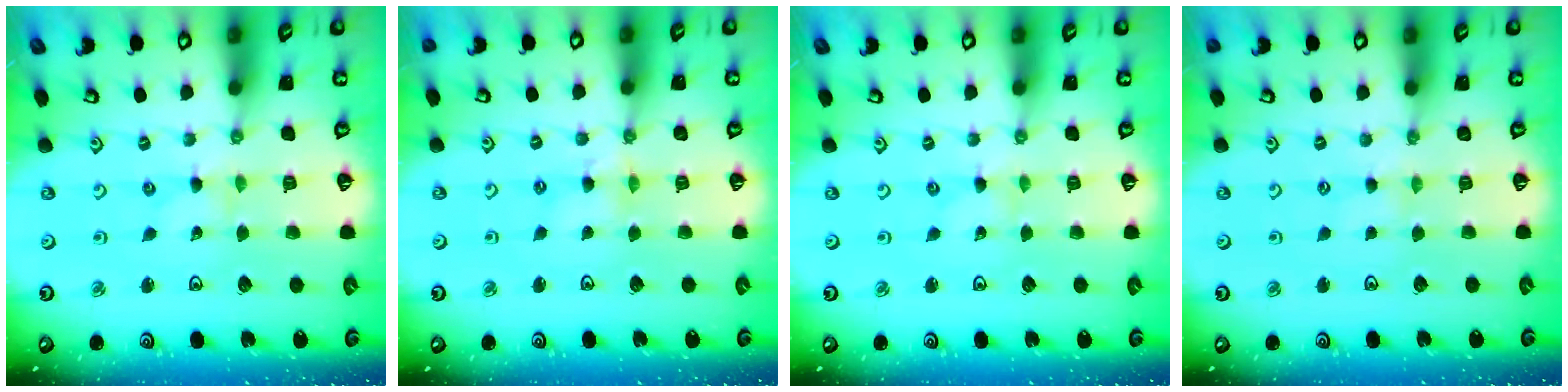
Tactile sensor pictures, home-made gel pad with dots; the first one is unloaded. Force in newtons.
{"total": 2.5, "press": 2.5, "slide": 0.2}
{"total": 0.0}
{"total": 0.7, "press": 0.7, "slide": 0.2}